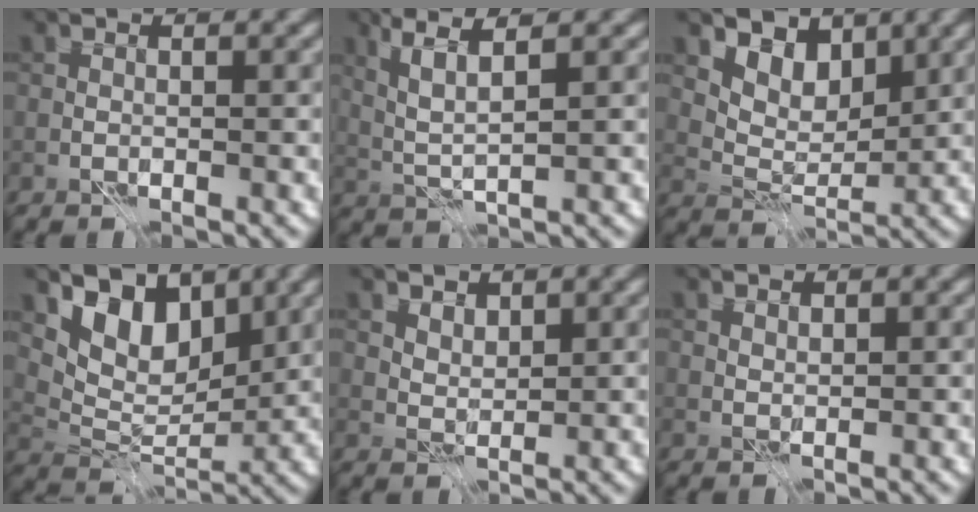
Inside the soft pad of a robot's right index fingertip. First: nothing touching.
{"total": 3.7, "force": [1.7, 0.7, 3.2], "torque": [-0.073, -0.001, 0.042]}
{"total": 4.7, "force": [3.0, 2.8, 2.1], "torque": [-0.046, -0.022, 0.063]}
{"total": 6.7, "force": [3.8, 3.9, 3.9], "torque": [-0.069, -0.011, 0.063]}
{"total": 2.4, "force": [1.7, 1.4, 1.0], "torque": [-0.025, -0.010, 0.044]}
{"total": 0.8, "force": [0.6, 0.4, 0.3], "torque": [-0.010, -0.001, 0.013]}